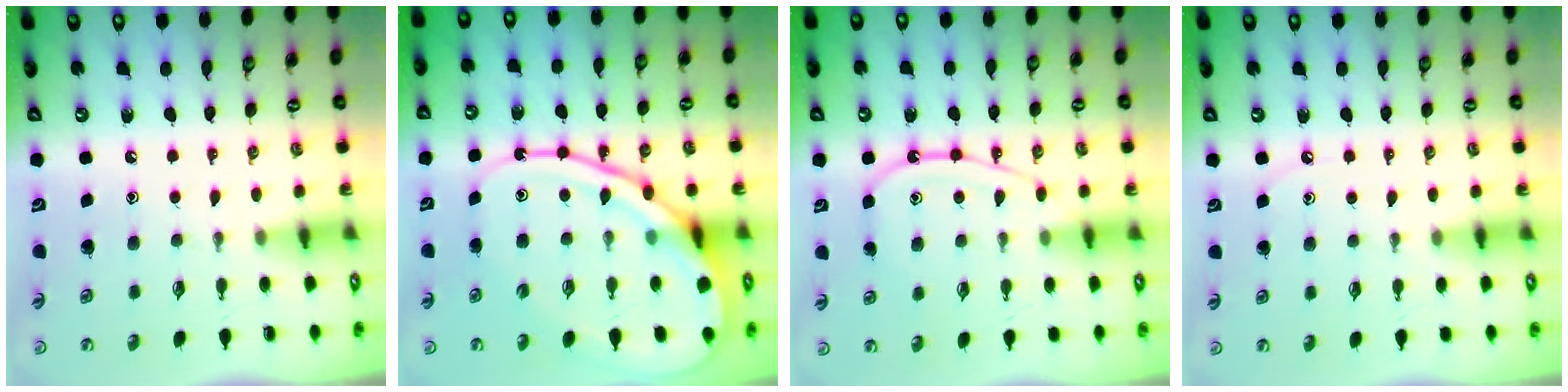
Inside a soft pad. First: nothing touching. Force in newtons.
{"total": 16.5, "press": 16.4, "slide": 1.5}
{"total": 12.2, "press": 12.1, "slide": 1.0}
{"total": 4.3, "press": 4.3, "slide": 0.6}